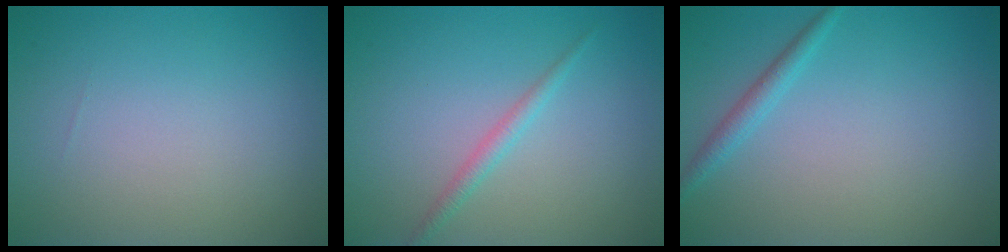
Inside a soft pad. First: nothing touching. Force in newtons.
{"total": 1.4, "press": 1.4, "slide": 0.0}
{"total": 1.5, "press": 1.5, "slide": 0.0}